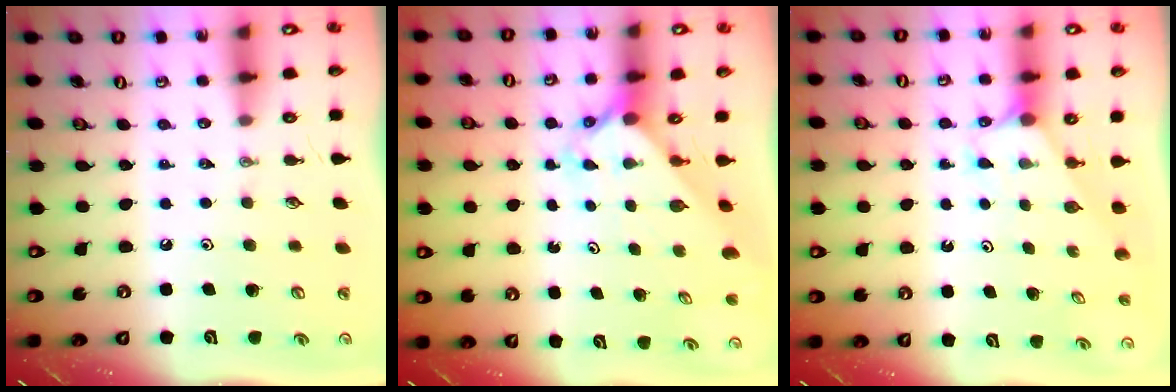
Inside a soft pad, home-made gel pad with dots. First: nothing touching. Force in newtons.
{"total": 2.5, "press": 2.5, "slide": 0.3}
{"total": 2.3, "press": 2.3, "slide": 0.2}